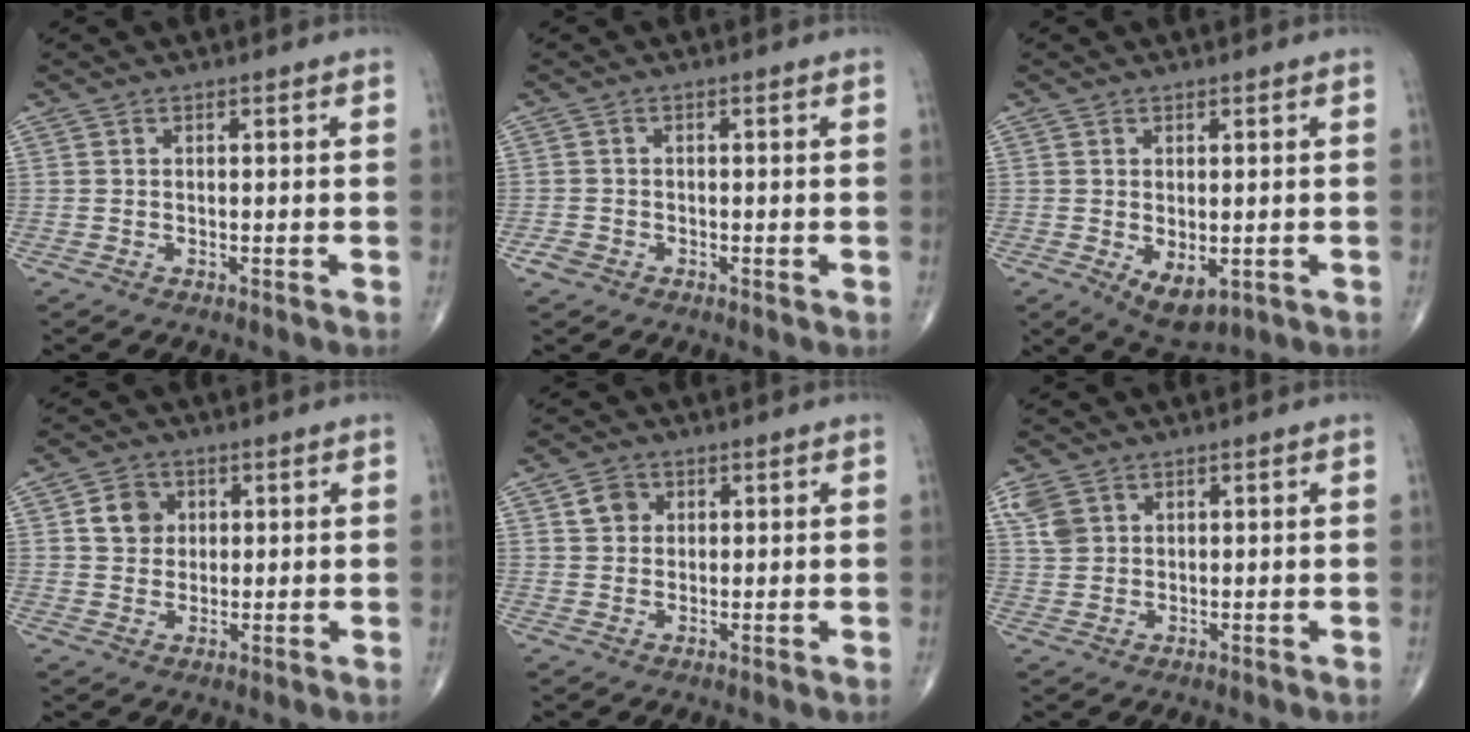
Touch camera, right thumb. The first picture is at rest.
{"total": 2.0, "force": [-1.0, 1.5, 0.8], "torque": [-0.013, 0.001, -0.020]}
{"total": 5.9, "force": [-1.2, 3.2, 4.8], "torque": [-0.067, -0.010, -0.004]}
{"total": 5.4, "force": [1.5, 4.7, 2.3], "torque": [-0.015, -0.002, 0.023]}
{"total": 3.7, "force": [1.3, 3.1, 1.4], "torque": [-0.009, -0.003, 0.022]}
{"total": 4.4, "force": [2.0, 3.3, 2.2], "torque": [-0.038, -0.001, 0.048]}